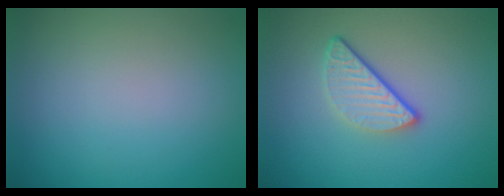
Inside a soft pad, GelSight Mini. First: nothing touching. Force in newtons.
{"total": 3.4, "press": 2.6, "slide": 2.1}